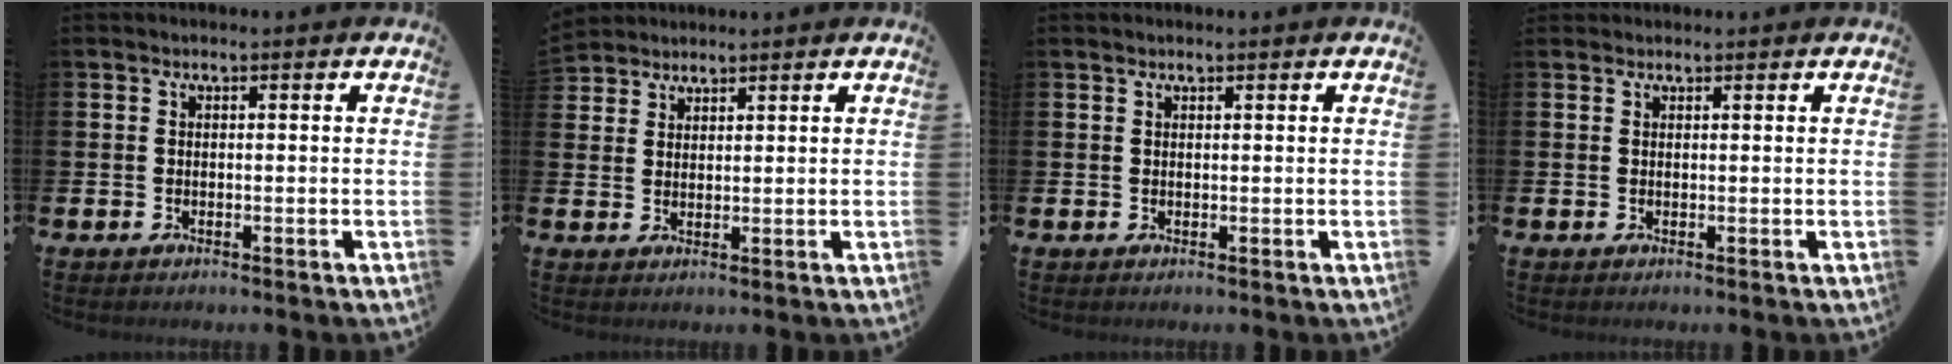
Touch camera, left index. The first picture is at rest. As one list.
[{"total": 3.0, "force": [2.9, 0.7, -0.5], "torque": [0.004, -0.009, 0.057]}, {"total": 0.7, "force": [0.7, 0.1, 0.2], "torque": [0.000, 0.000, 0.011]}, {"total": 0.7, "force": [0.7, 0.1, 0.0], "torque": [0.009, -0.003, 0.011]}]